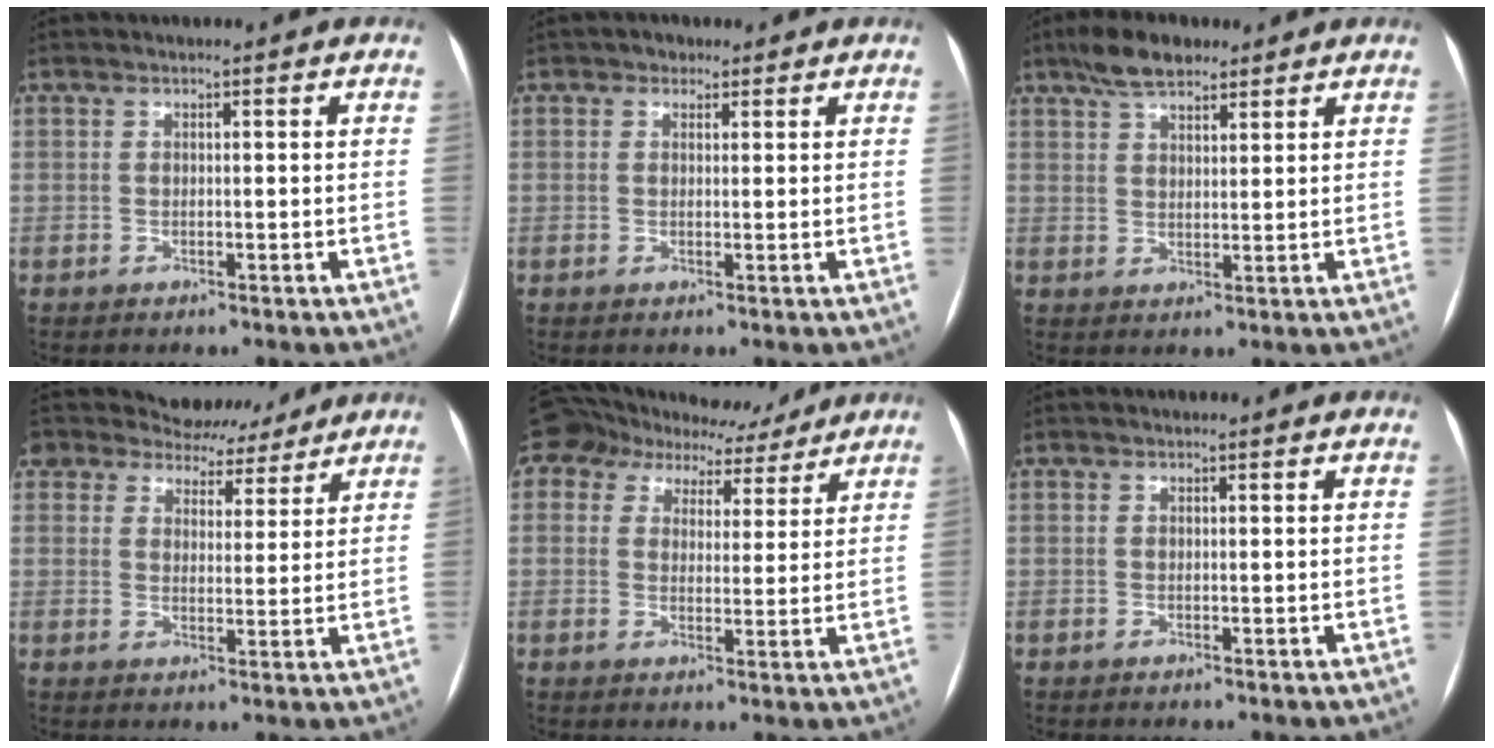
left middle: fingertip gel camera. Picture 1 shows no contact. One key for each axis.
{"total": 1.6, "fx": 0.9, "fy": 1.3, "fz": 0.2, "tx": 0.001, "ty": 0.003, "tz": 0.008}
{"total": 6.4, "fx": 4.8, "fy": 2.5, "fz": 3.4, "tx": -0.064, "ty": 0.016, "tz": 0.085}
{"total": 13.7, "fx": 12.3, "fy": 5.6, "fz": 2.2, "tx": -0.037, "ty": 0.017, "tz": 0.167}
{"total": 12.6, "fx": 10.1, "fy": 6.4, "fz": 4.0, "tx": -0.083, "ty": 0.038, "tz": 0.151}
{"total": 0.0}